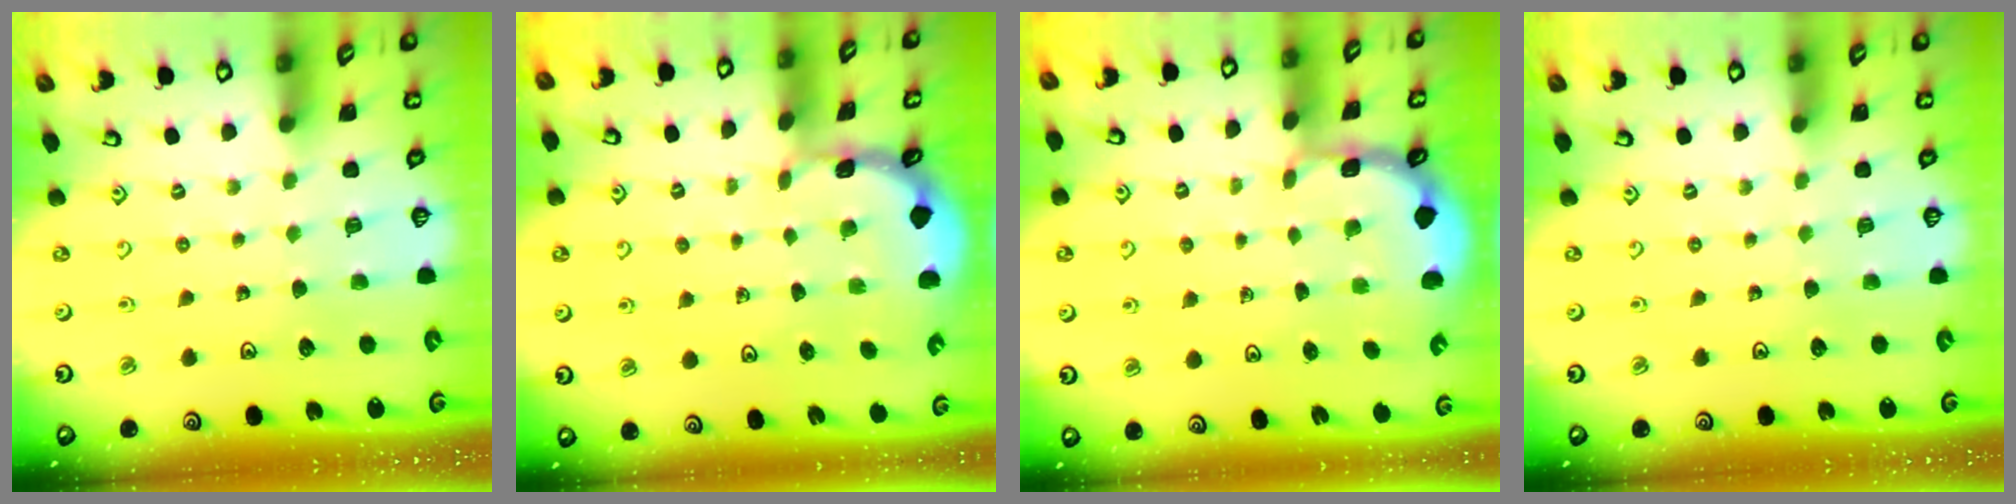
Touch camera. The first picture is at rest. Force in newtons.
{"total": 1.2, "press": 1.2, "slide": 0.1}
{"total": 2.0, "press": 2.0, "slide": 0.3}
{"total": 0.0}